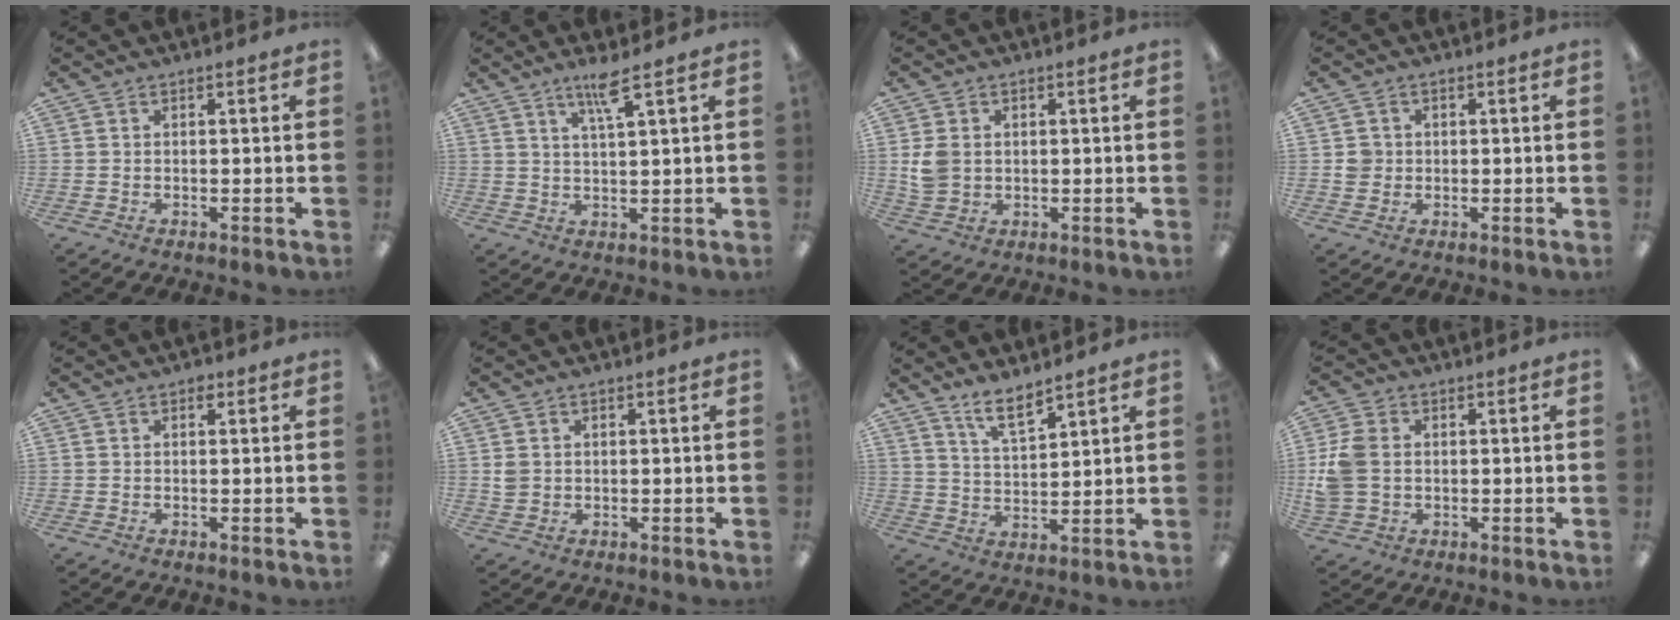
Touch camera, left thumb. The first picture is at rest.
{"total": 5.2, "force": [3.4, 0.2, 3.9], "torque": [-0.078, -0.003, 0.055]}
{"total": 5.4, "force": [0.8, 4.4, 3.1], "torque": [-0.060, 0.004, 0.017]}
{"total": 3.1, "force": [0.1, 3.0, 0.8], "torque": [-0.013, 0.003, 0.000]}
{"total": 1.2, "force": [0.6, 0.8, 0.7], "torque": [-0.006, 0.000, 0.008]}
{"total": 2.4, "force": [0.5, 2.1, 1.0], "torque": [-0.014, 0.000, 0.007]}
{"total": 7.1, "force": [5.9, 1.9, 3.4], "torque": [-0.064, -0.035, 0.106]}
{"total": 8.0, "force": [0.5, 6.3, 4.9], "torque": [-0.120, 0.012, 0.011]}